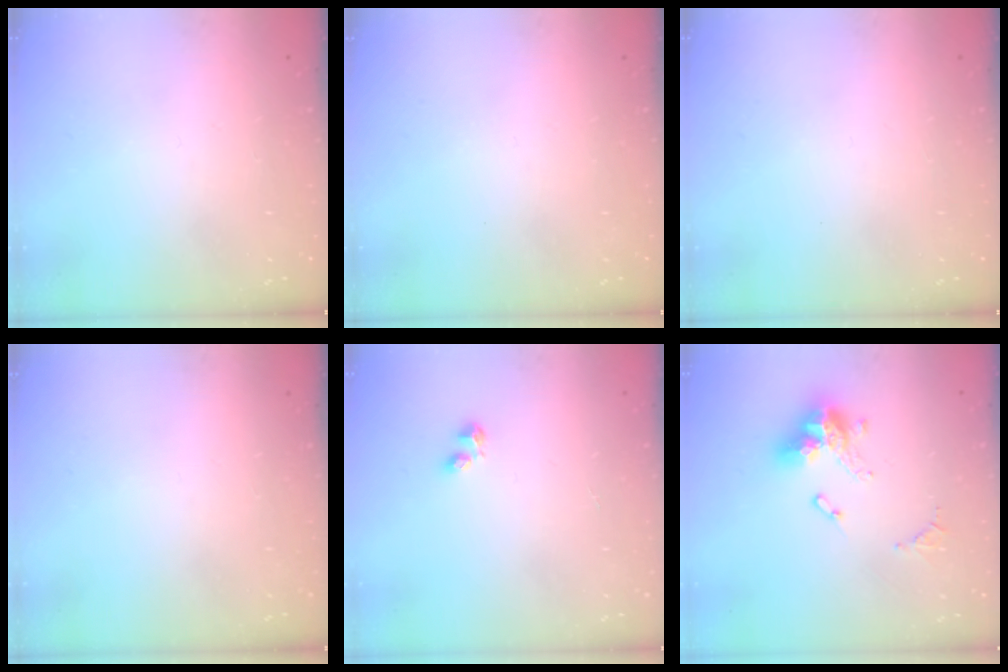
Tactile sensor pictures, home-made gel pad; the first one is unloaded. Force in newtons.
{"total": 0.0}
{"total": 0.0}
{"total": 0.0}
{"total": 2.9, "press": 2.8, "slide": 0.6}
{"total": 13.9, "press": 13.9, "slide": 1.2}